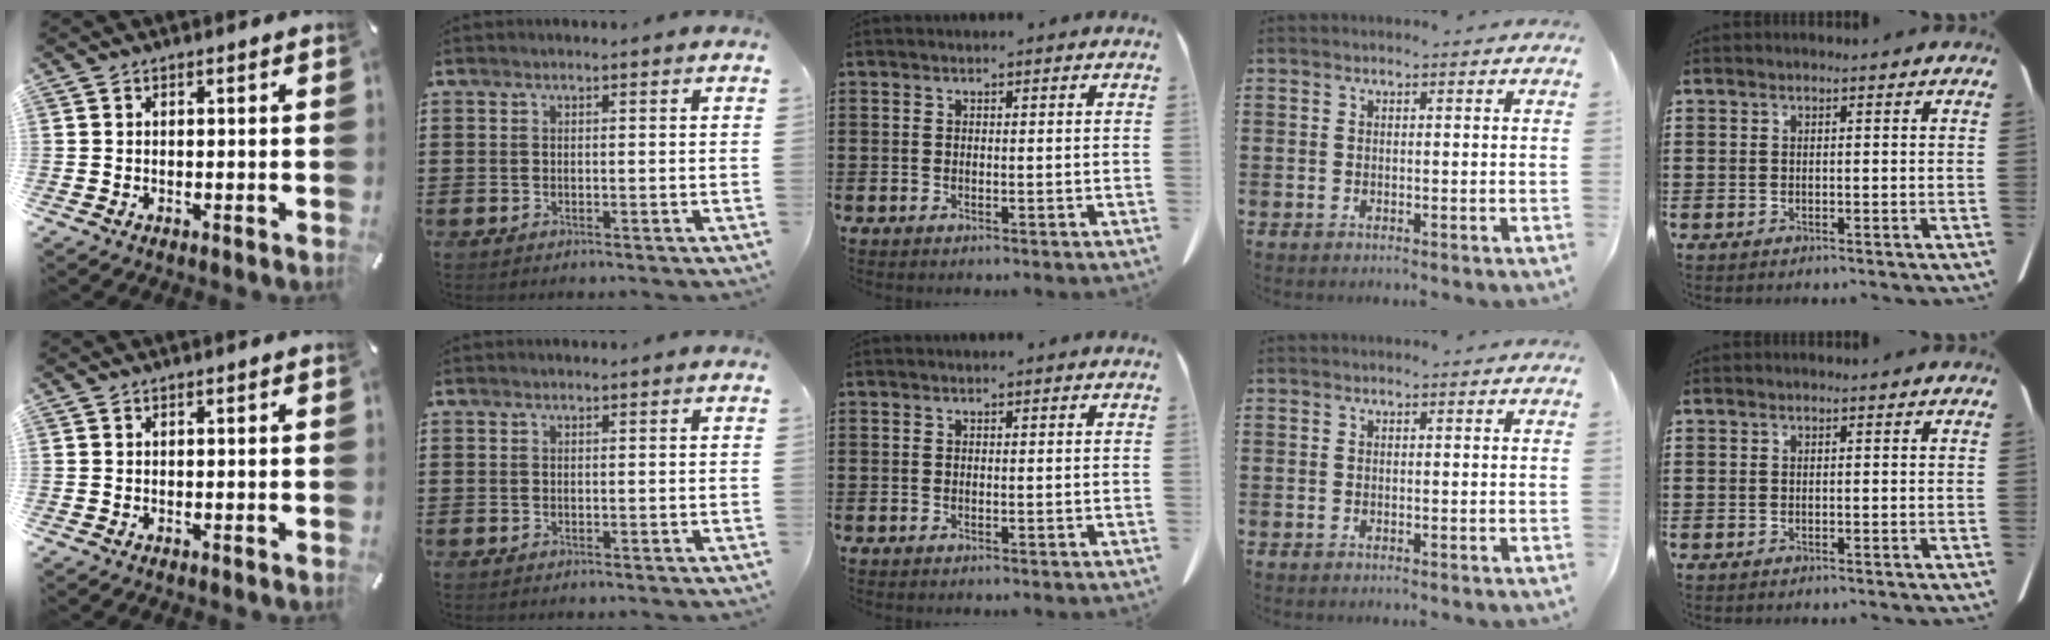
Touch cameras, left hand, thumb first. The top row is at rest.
{}